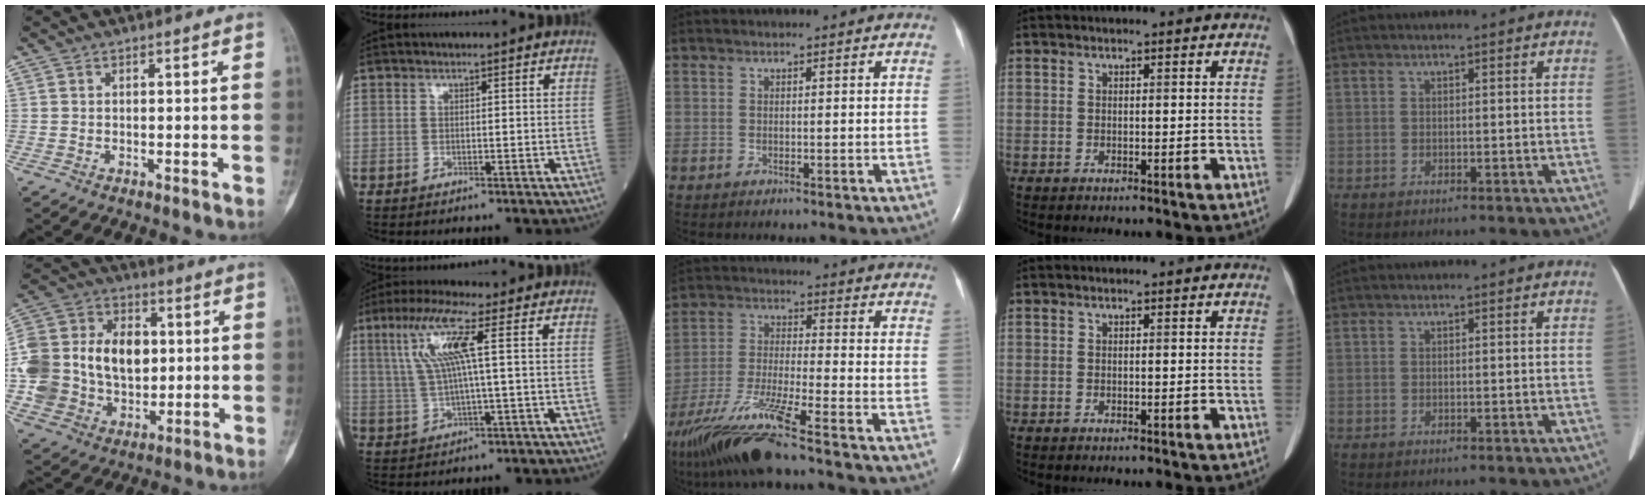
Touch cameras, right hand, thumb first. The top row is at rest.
{"thumb": {"total": 23.3, "force": [0.7, 17.4, 15.4], "torque": [-0.299, 0.026, 0.027]}, "index": {"total": 7.9, "force": [2.4, -0.5, 7.6], "torque": [-0.159, 0.017, 0.051]}, "middle": {"total": 14.7, "force": [-11.0, -0.3, 9.7], "torque": [-0.206, -0.033, -0.207]}}